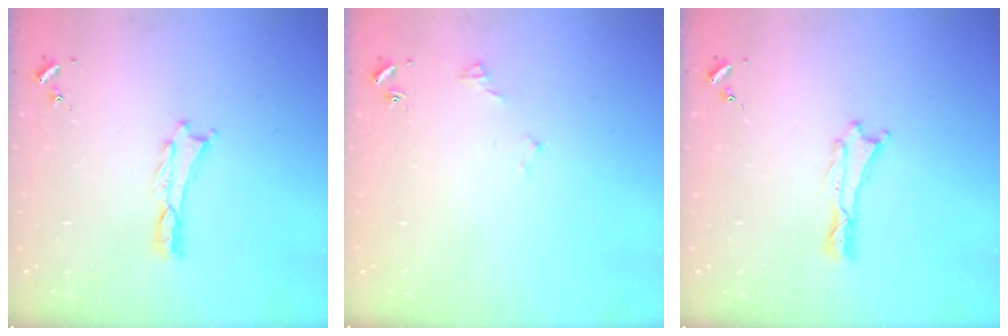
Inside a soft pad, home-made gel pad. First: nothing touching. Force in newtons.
{"total": 2.9, "press": 2.9, "slide": 0.3}
{"total": 0.0}